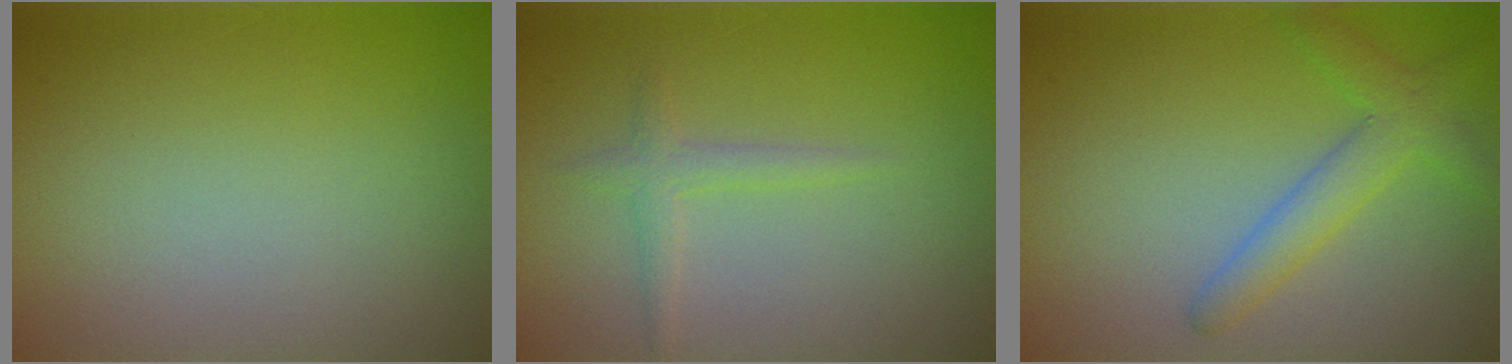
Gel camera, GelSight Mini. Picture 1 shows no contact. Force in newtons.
{"total": 1.4, "press": 1.4, "slide": 0.1}
{"total": 2.2, "press": 2.2, "slide": 0.2}